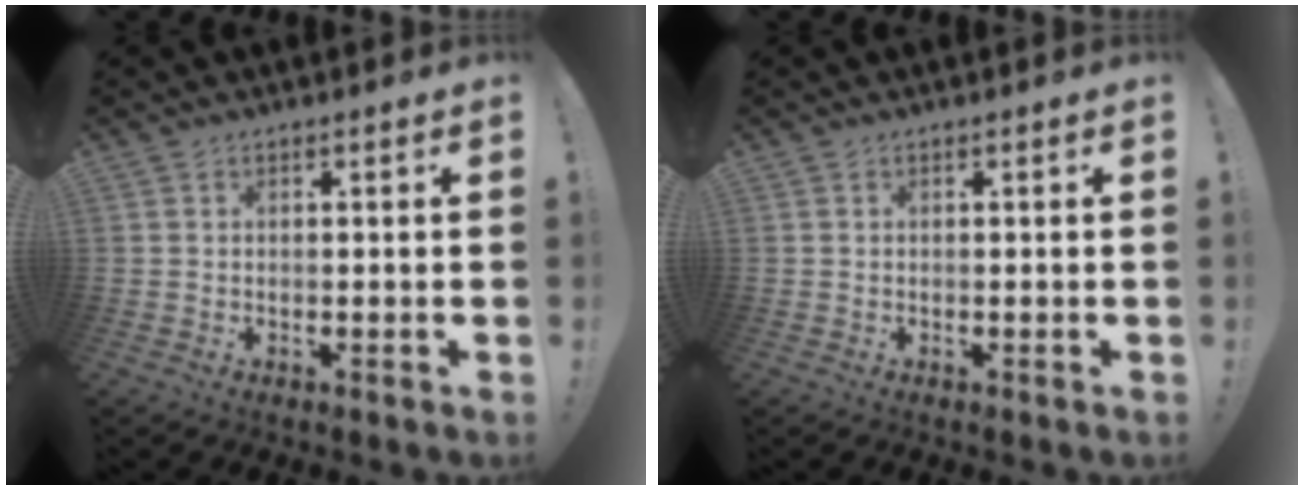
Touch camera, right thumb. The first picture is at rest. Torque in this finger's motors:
{"motor_torque": [-0.01, 0.00, 0.00, 0.00, 0.00]}